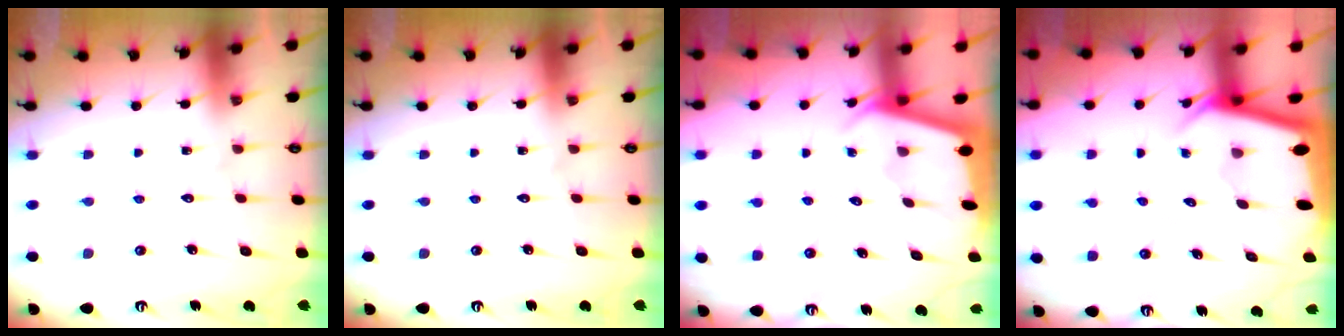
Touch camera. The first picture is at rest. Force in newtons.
{"total": 0.0}
{"total": 2.2, "press": 2.2, "slide": 0.1}
{"total": 2.7, "press": 2.7, "slide": 0.2}